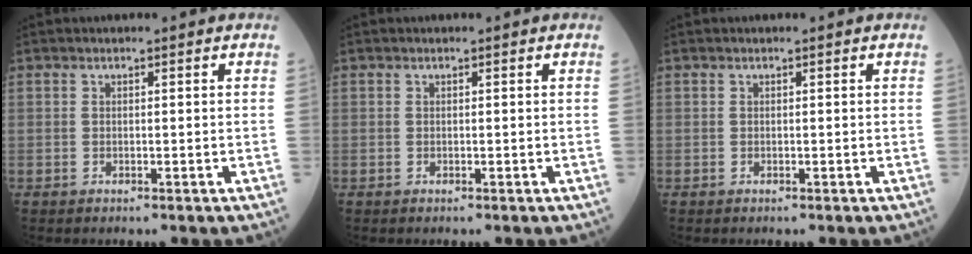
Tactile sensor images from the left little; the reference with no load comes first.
{"total": 0.0}
{"total": 0.0}